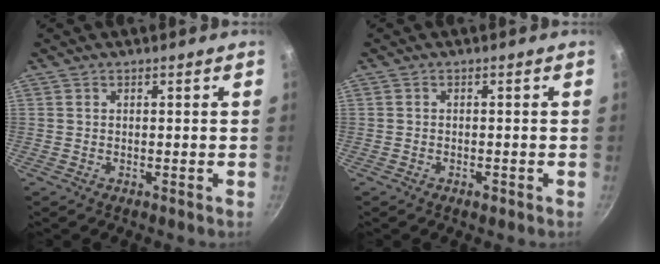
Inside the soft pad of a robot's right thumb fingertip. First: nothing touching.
{"total": 1.3, "force": [-0.8, 0.7, 0.8], "torque": [-0.016, 0.006, -0.012]}